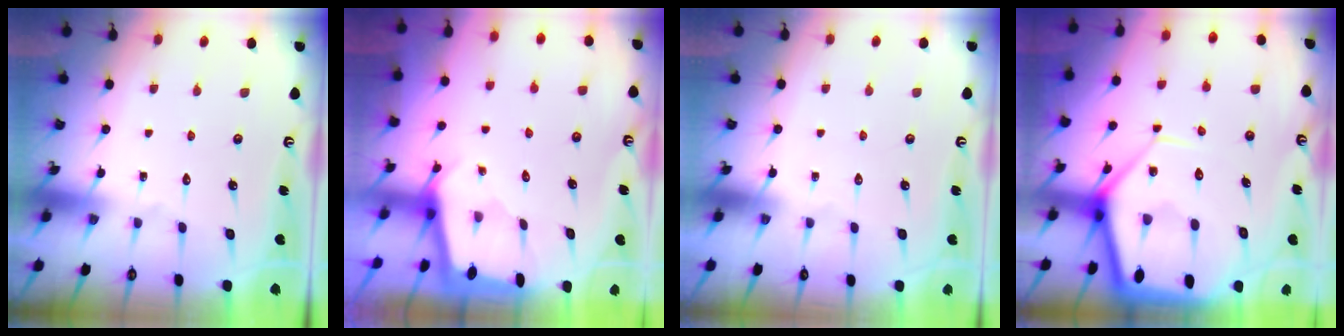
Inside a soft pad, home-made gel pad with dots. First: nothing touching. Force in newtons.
{"total": 1.9, "press": 1.9, "slide": 0.1}
{"total": 0.0}
{"total": 15.8, "press": 15.7, "slide": 1.5}